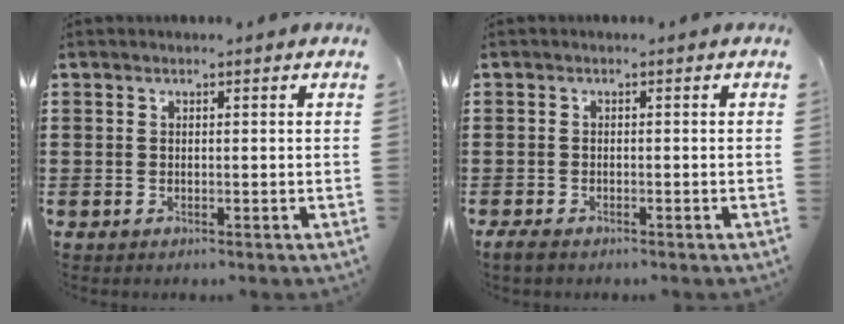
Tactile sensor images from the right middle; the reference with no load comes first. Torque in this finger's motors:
{"motor_torque": [2.14, 0.00, 0.08, 0.04]}